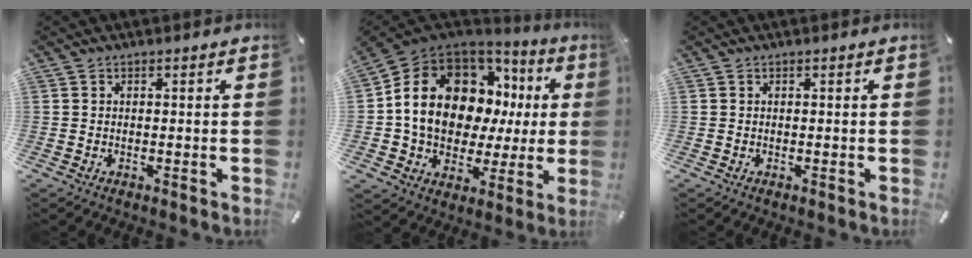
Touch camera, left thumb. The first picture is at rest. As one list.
[{"total": 17.2, "force": [3.7, 12.9, 10.8], "torque": [-0.213, -0.019, 0.071]}, {"total": 0.0}]